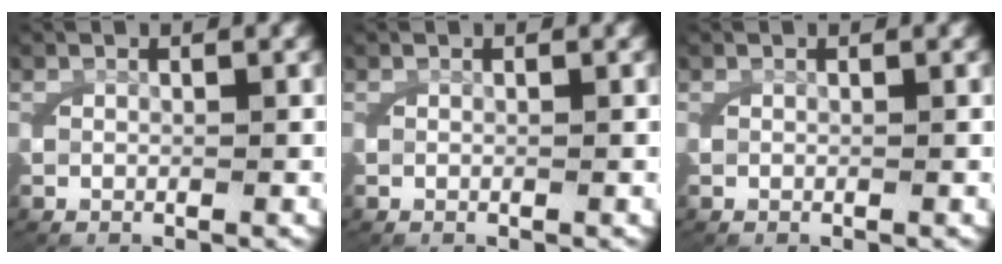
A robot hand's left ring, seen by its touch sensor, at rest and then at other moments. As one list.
[{"total": 0.0}, {"total": 0.0}]